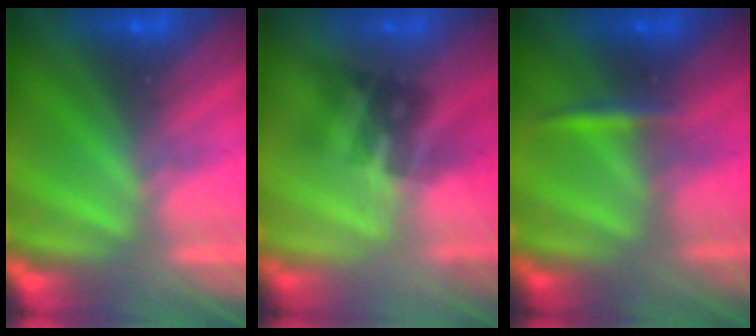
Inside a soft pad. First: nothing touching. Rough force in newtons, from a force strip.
{"total": 2.1}
{"total": 2.4}